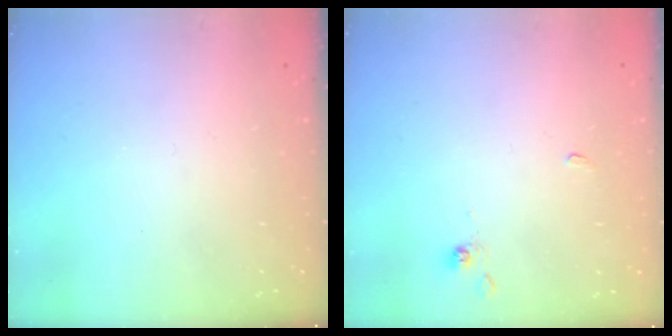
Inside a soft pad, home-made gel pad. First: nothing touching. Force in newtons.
{"total": 0.0}